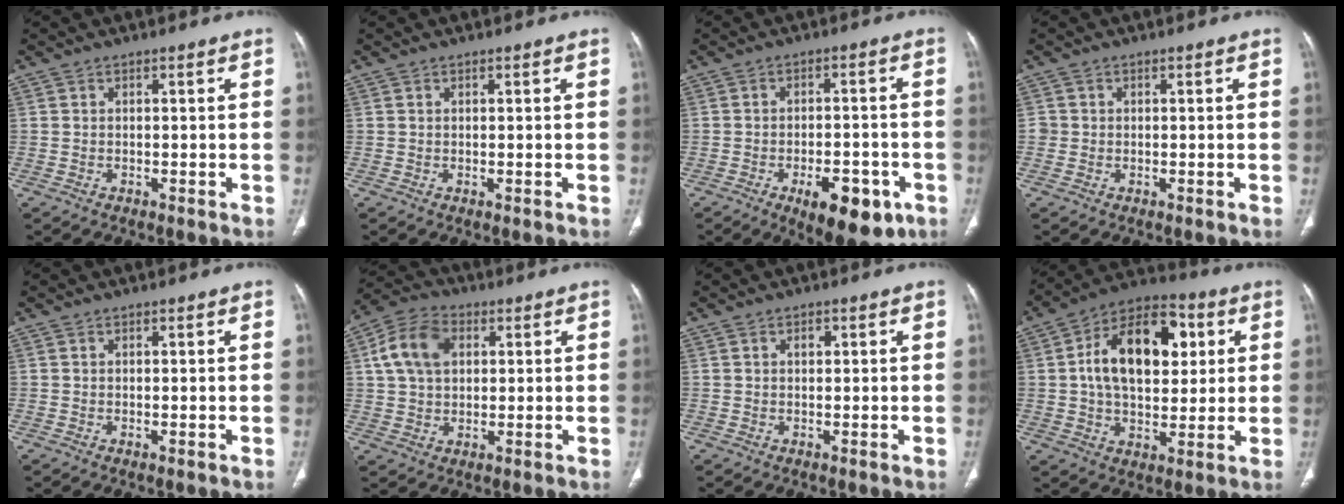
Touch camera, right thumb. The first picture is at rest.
{"total": 0.0}
{"total": 12.3, "force": [-5.8, 5.7, 9.4], "torque": [-0.109, 0.018, -0.073]}
{"total": 1.4, "force": [-0.2, 1.4, 0.1], "torque": [0.006, 0.006, -0.004]}
{"total": 0.0}
{"total": 10.8, "force": [2.9, 7.5, 7.2], "torque": [-0.124, 0.013, 0.046]}
{"total": 1.2, "force": [0.4, 0.9, 0.8], "torque": [-0.007, 0.001, 0.004]}
{"total": 18.9, "force": [3.9, 11.4, 14.5], "torque": [-0.204, 0.014, 0.058]}